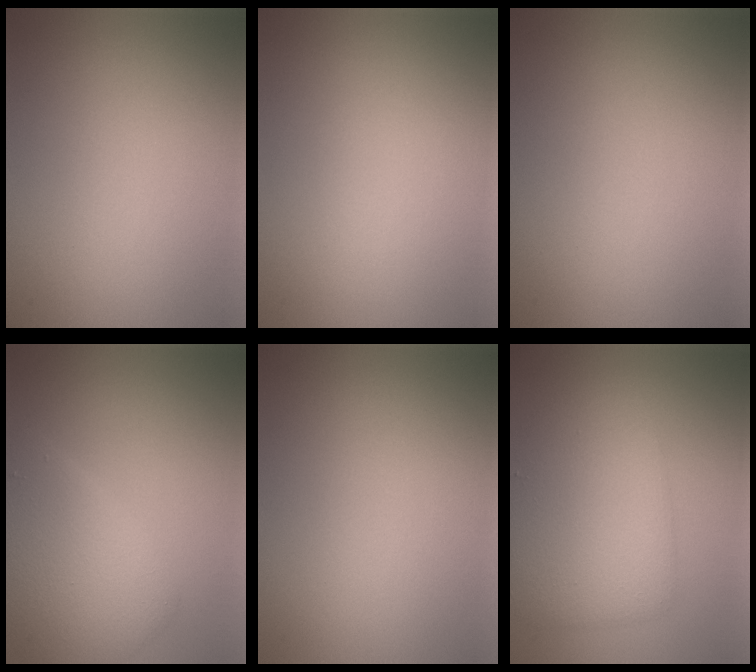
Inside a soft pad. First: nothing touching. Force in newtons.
{"total": 0.0}
{"total": 0.0}
{"total": 4.8, "press": 4.8, "slide": 0.3}
{"total": 0.0}
{"total": 6.3, "press": 6.2, "slide": 0.1}